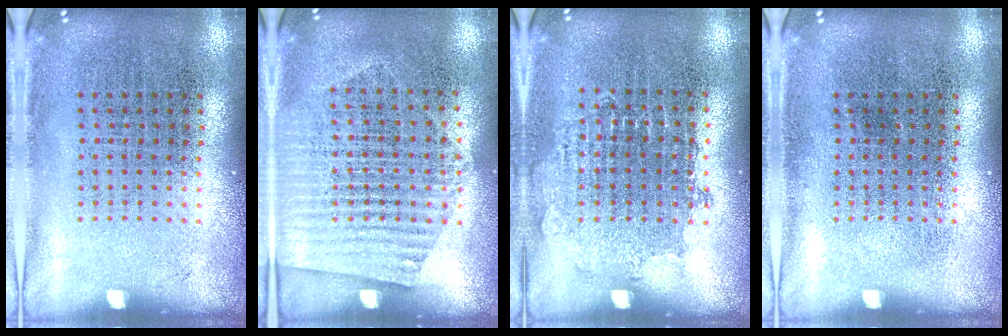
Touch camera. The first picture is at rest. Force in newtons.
{"total": 1.5, "press": 1.2, "slide": 0.9}
{"total": 0.8, "press": 0.8, "slide": 0.2}
{"total": 0.0}